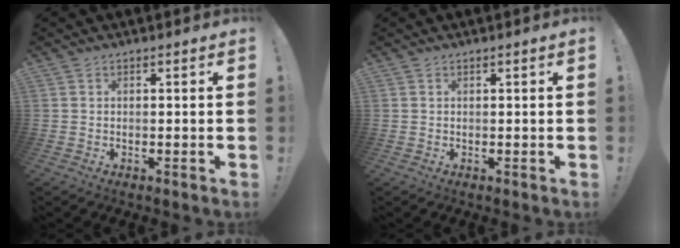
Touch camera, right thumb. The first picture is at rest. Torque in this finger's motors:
{"motor_torque": [0.16, -0.31, -0.26, 0.12, -0.04]}